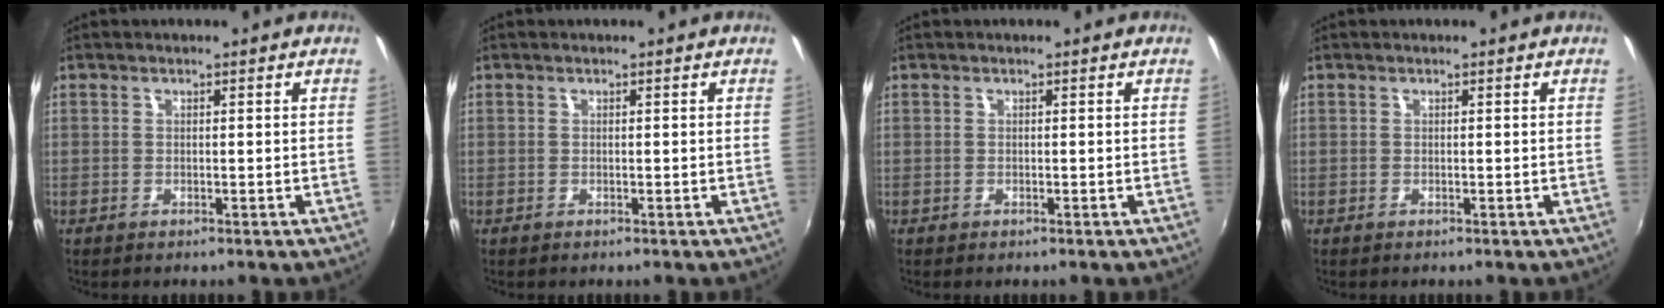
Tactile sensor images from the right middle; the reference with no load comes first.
{"total": 0.0}
{"total": 0.0}
{"total": 0.0}